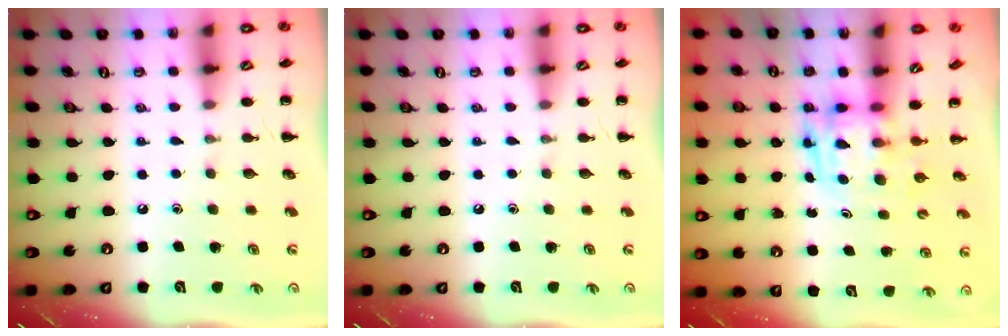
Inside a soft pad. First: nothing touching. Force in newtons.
{"total": 0.0}
{"total": 3.7, "press": 3.7, "slide": 0.7}